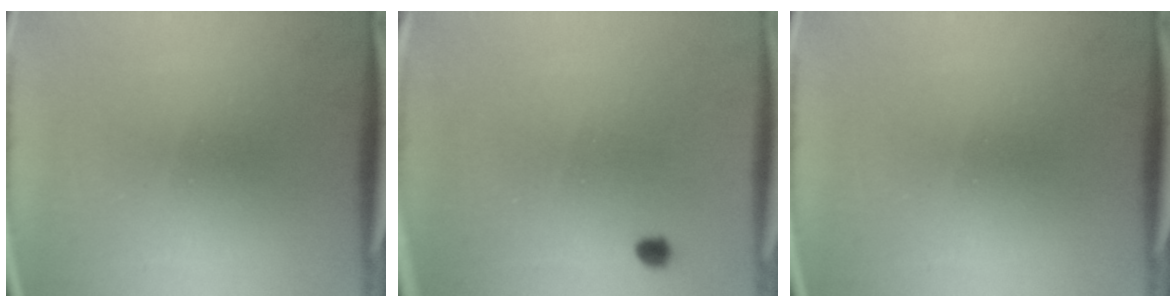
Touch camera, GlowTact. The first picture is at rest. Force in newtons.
{"total": 1.3}
{"total": 0.0}